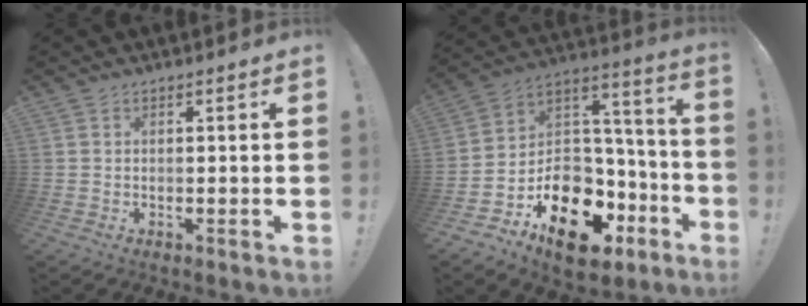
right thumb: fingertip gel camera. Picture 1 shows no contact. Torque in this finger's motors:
{"motor_torque": [3.16, 1.84, 0.84, -0.09, 0.18]}